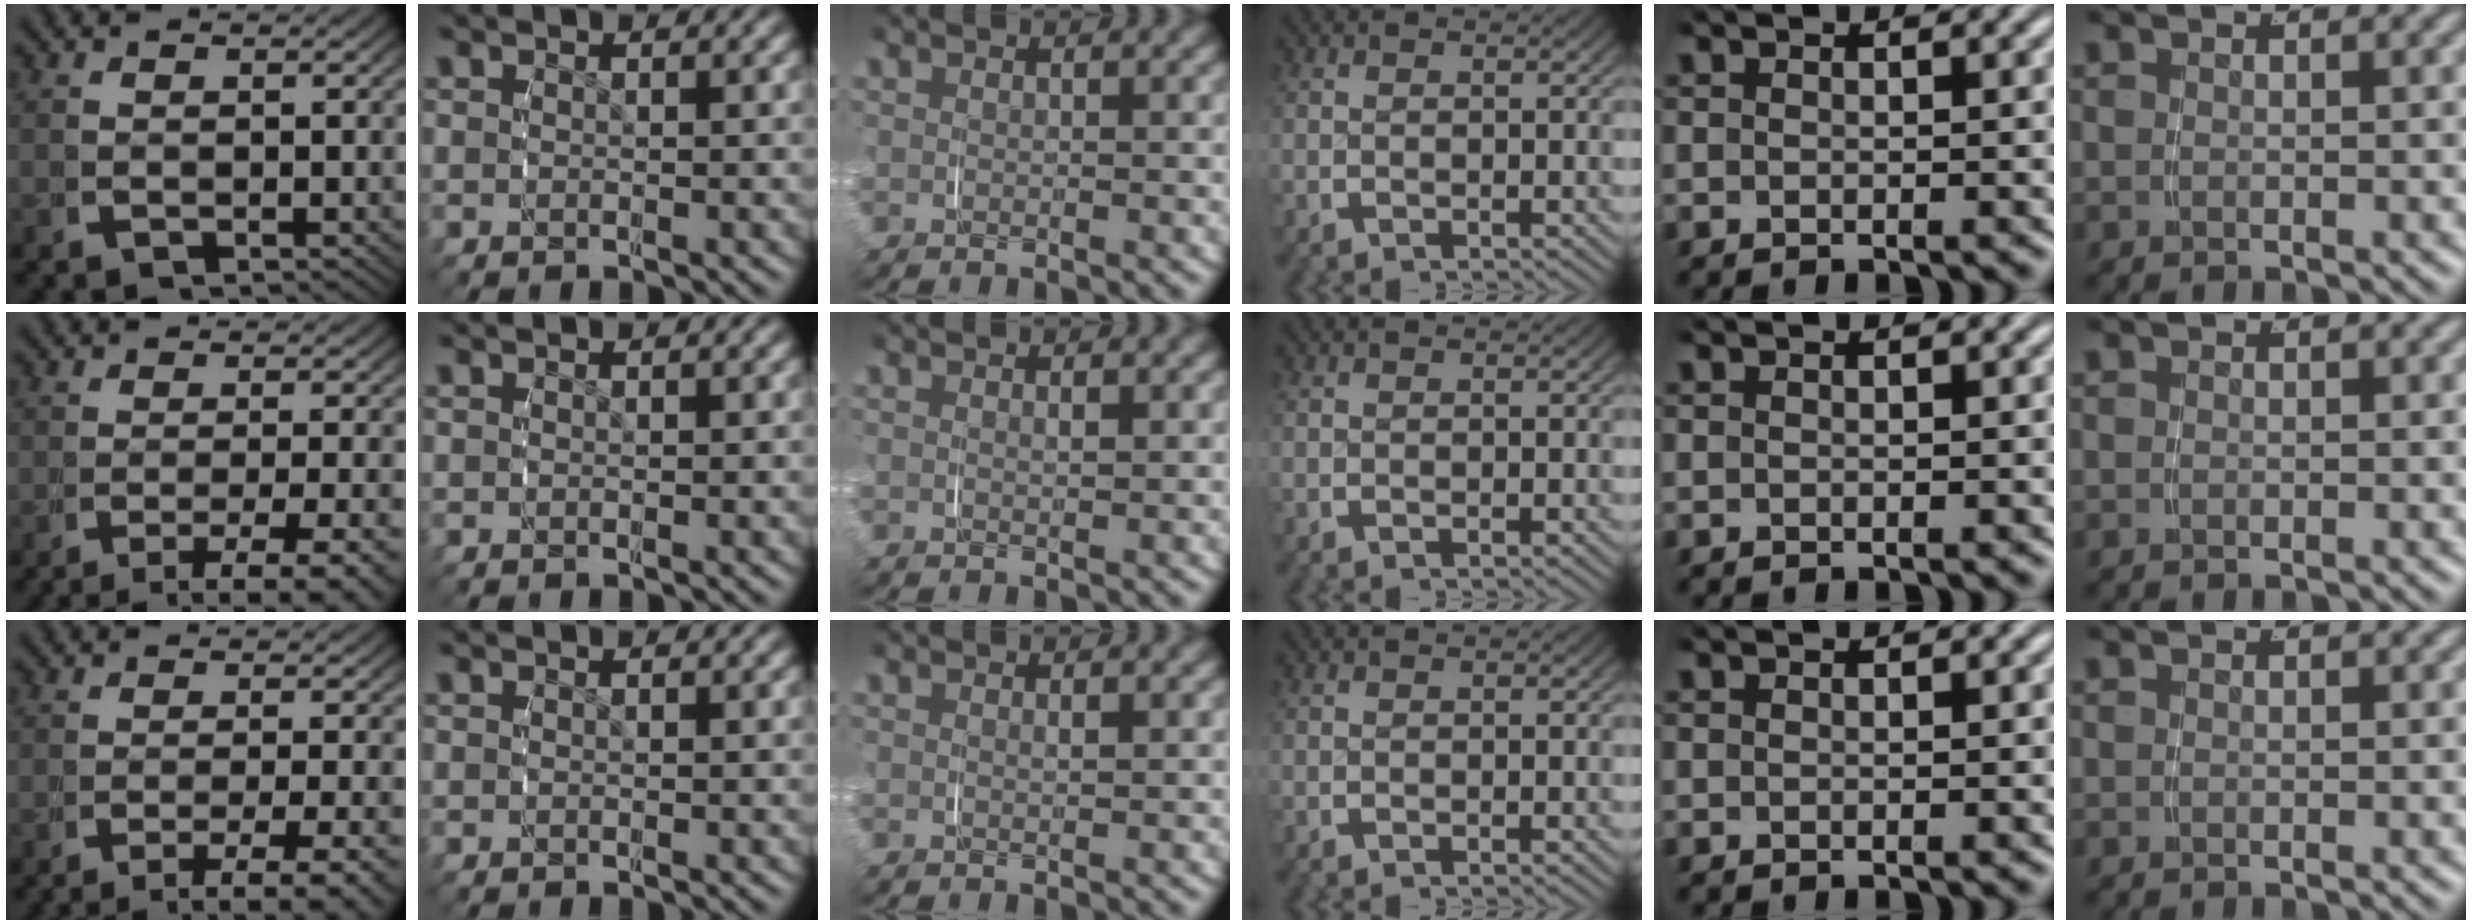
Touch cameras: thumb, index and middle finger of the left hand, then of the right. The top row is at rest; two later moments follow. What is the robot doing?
{"motion": "grasp_and_lifting", "object": "measuring cup"}